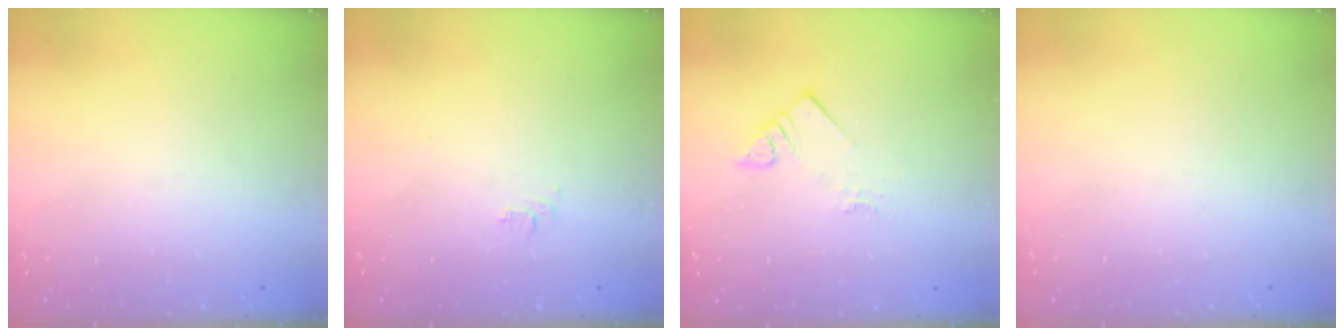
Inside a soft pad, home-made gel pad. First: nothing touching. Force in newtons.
{"total": 7.3, "press": 7.3, "slide": 1.0}
{"total": 3.6, "press": 3.6, "slide": 0.5}
{"total": 1.5, "press": 1.5, "slide": 0.1}